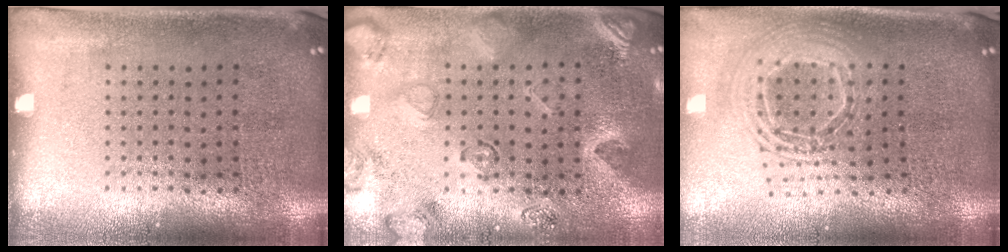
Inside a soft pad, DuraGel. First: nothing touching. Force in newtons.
{"total": 2.3, "press": 1.9, "slide": 1.3}
{"total": 2.0, "press": 1.7, "slide": 1.2}